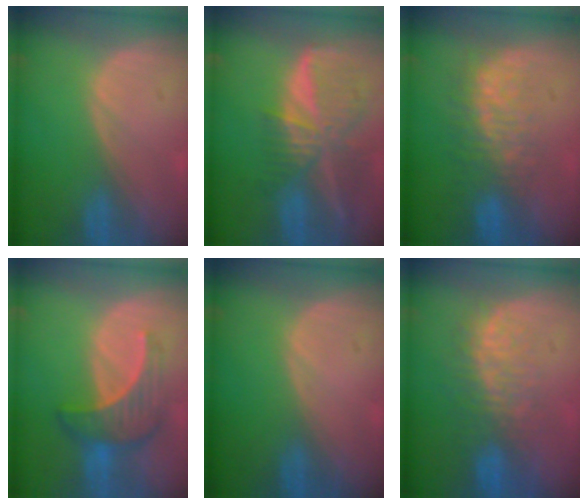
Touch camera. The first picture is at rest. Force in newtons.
{"total": 9.5, "press": 8.2, "slide": 4.7}
{"total": 7.9, "press": 7.4, "slide": 2.6}
{"total": 7.1, "press": 6.6, "slide": 2.6}
{"total": 0.0}
{"total": 8.1, "press": 7.5, "slide": 2.9}